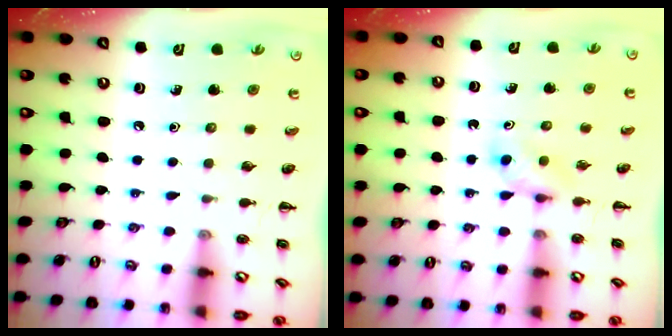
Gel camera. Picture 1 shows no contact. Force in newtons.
{"total": 3.0, "press": 2.7, "slide": 1.1}